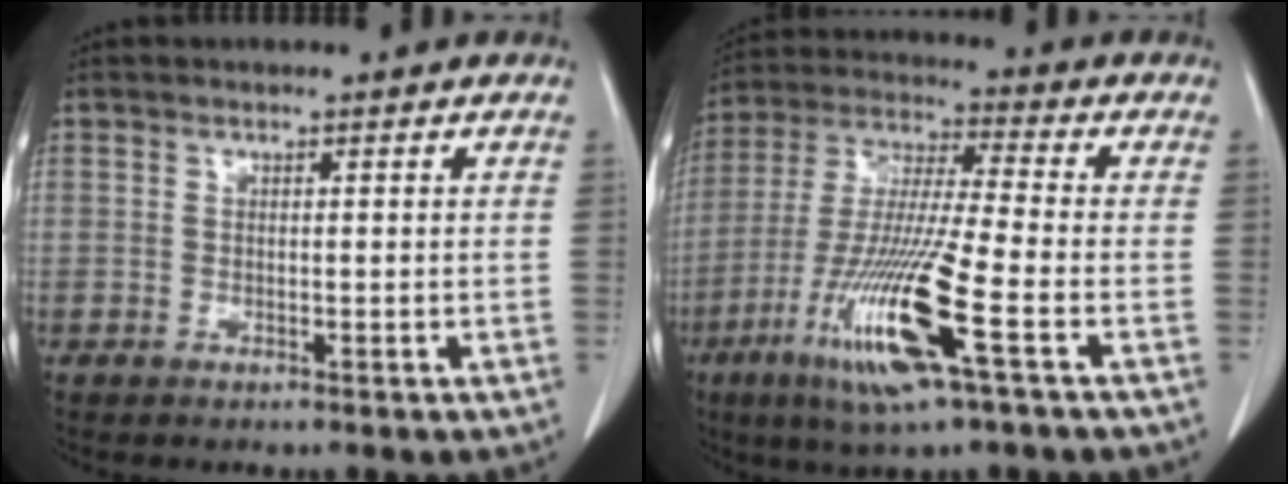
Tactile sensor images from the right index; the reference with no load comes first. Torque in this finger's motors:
{"motor_torque": [1.93, -0.20, 0.48, 0.17]}